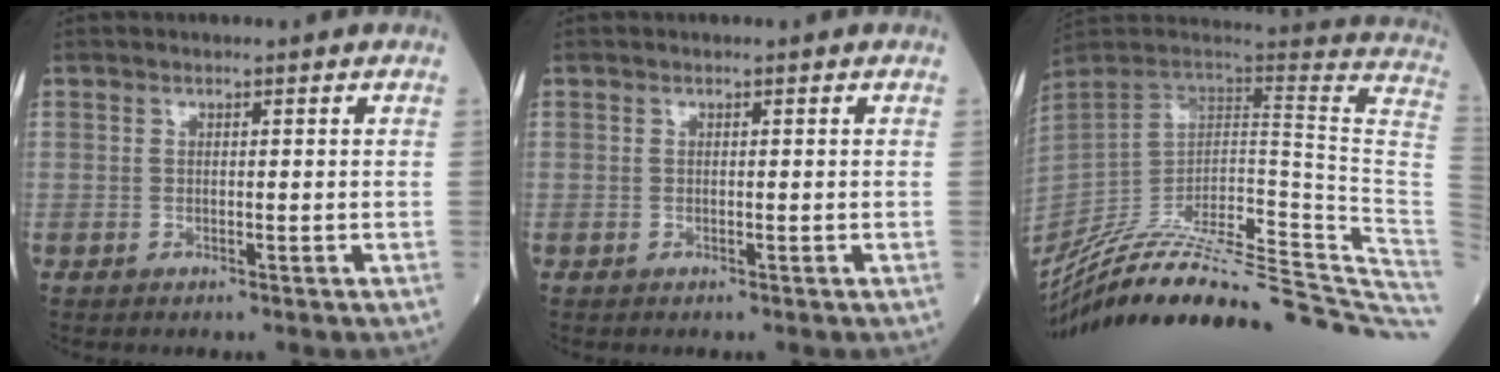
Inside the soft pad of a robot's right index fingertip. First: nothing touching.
{"total": 0.0}
{"total": 37.6, "force": [-32.7, 3.1, 18.5], "torque": [-0.173, -0.036, -0.451]}